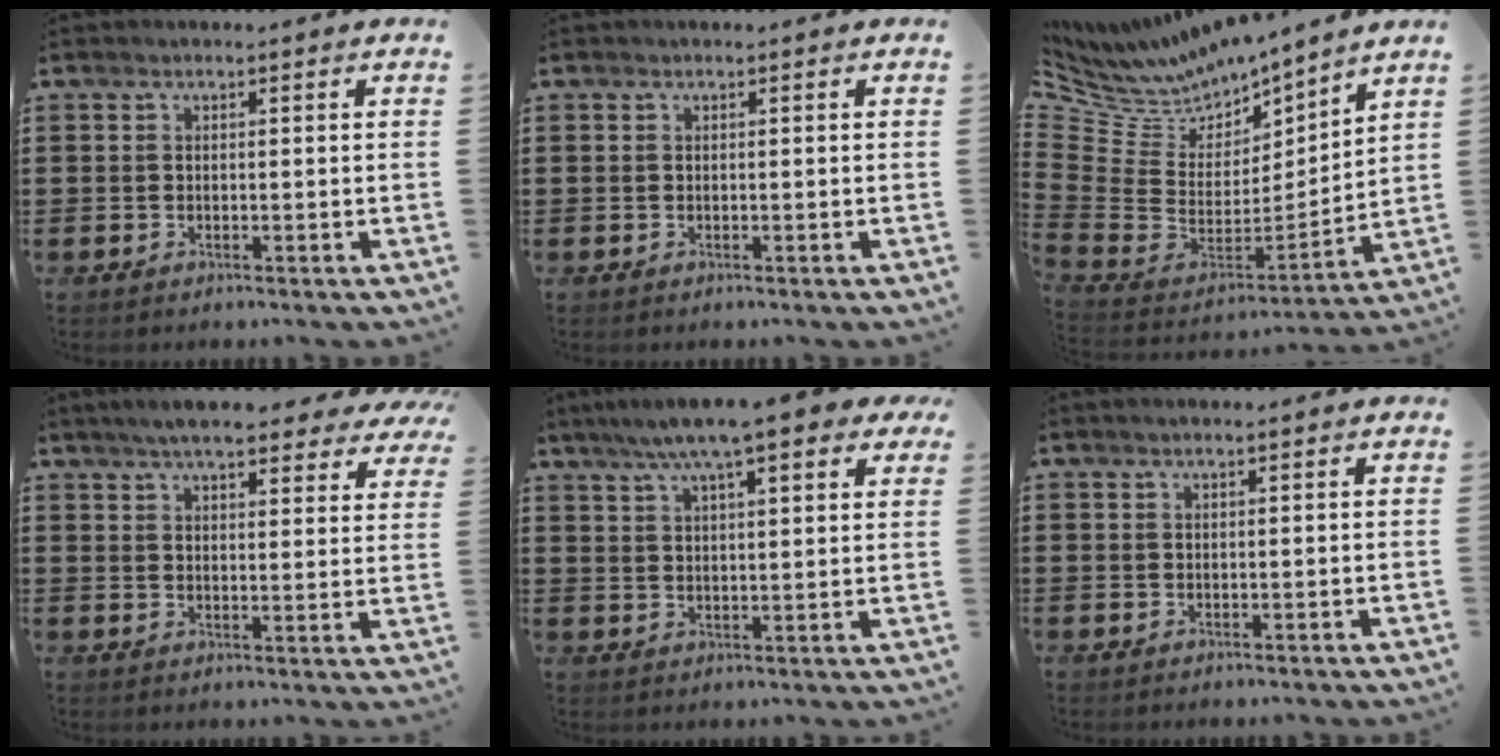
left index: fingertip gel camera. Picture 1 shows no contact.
{"total": 0.0}
{"total": 7.1, "force": [6.6, 2.7, 0.2], "torque": [-0.064, -0.065, 0.116]}
{"total": 6.3, "force": [5.7, 0.6, 2.6], "torque": [-0.062, -0.017, 0.101]}
{"total": 8.2, "force": [6.3, 1.0, 5.2], "torque": [-0.119, -0.004, 0.111]}
{"total": 0.8, "force": [0.5, 0.0, 0.5], "torque": [-0.010, 0.000, 0.010]}